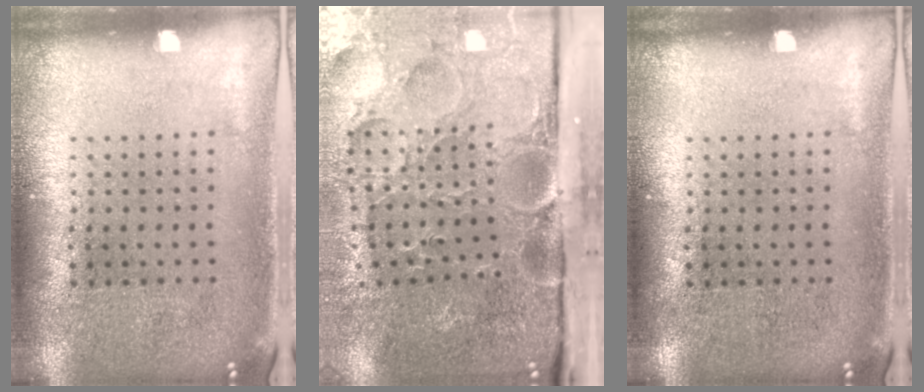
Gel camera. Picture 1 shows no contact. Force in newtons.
{"total": 5.3, "press": 4.1, "slide": 3.4}
{"total": 0.0}